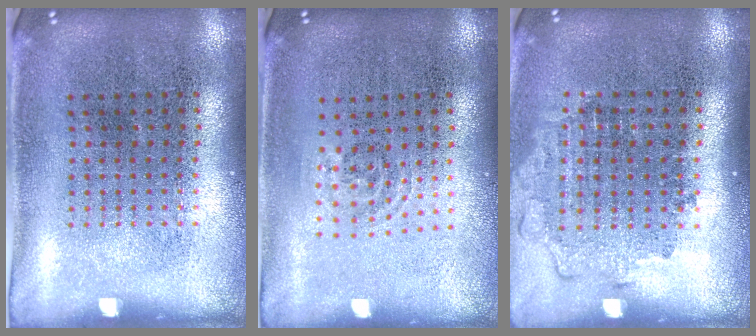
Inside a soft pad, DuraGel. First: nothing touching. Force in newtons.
{"total": 0.8, "press": 0.6, "slide": 0.6}
{"total": 1.1, "press": 1.0, "slide": 0.5}